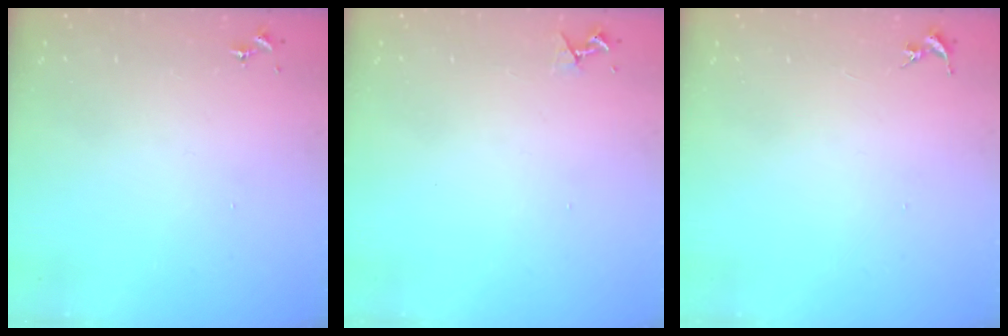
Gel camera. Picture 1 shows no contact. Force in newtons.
{"total": 3.8, "press": 3.7, "slide": 0.6}
{"total": 0.0}